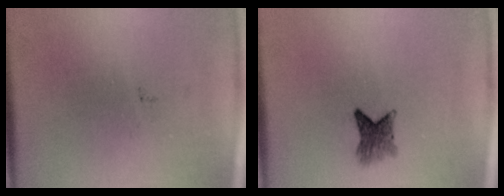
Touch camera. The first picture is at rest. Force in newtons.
{"total": 3.0}